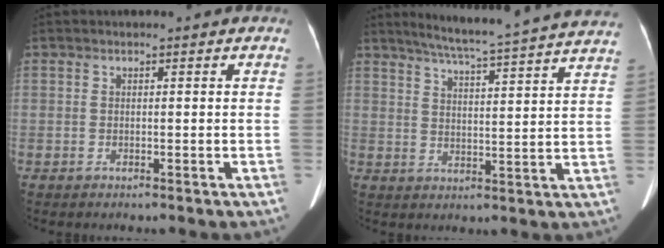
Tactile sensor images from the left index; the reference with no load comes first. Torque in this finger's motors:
{"motor_torque": [0.11, -0.54, 0.02, 0.05]}